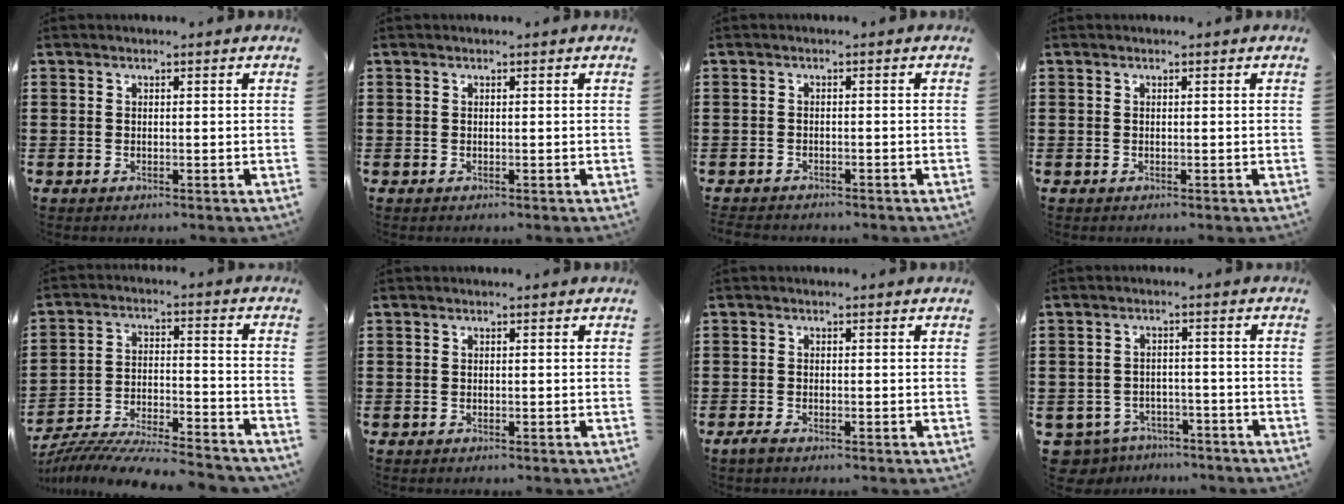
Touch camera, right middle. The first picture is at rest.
{"total": 0.0}
{"total": 1.1, "force": [-1.0, 0.2, 0.1], "torque": [-0.005, 0.001, -0.023]}
{"total": 0.0}
{"total": 7.9, "force": [-7.7, 0.2, 1.8], "torque": [-0.028, 0.007, -0.152]}
{"total": 0.0}
{"total": 1.1, "force": [-0.8, 0.3, 0.7], "torque": [-0.023, -0.004, -0.019]}
{"total": 3.8, "force": [-3.7, 1.0, 0.1], "torque": [-0.025, 0.000, -0.083]}